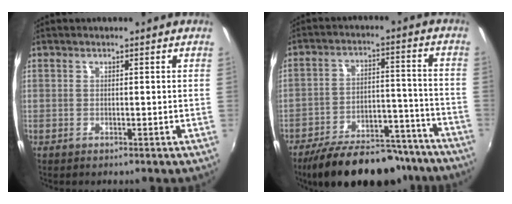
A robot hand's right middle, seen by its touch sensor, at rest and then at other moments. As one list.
[{"total": 22.0, "force": [-18.4, 7.9, 9.3], "torque": [-0.166, 0.011, -0.245]}]